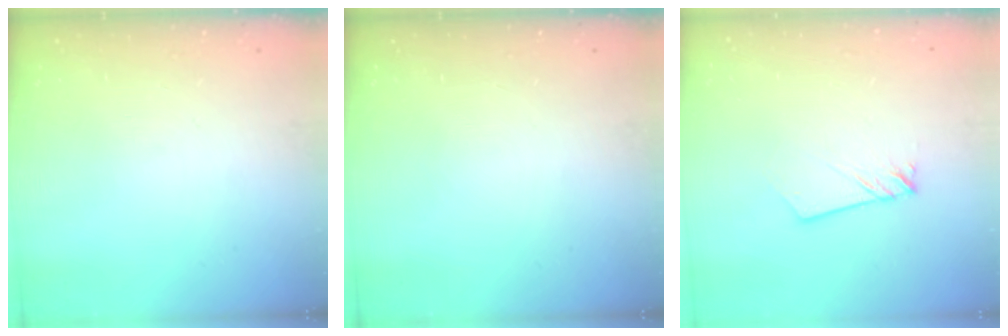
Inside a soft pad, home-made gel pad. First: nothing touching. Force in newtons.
{"total": 0.0}
{"total": 1.9, "press": 1.9, "slide": 0.2}